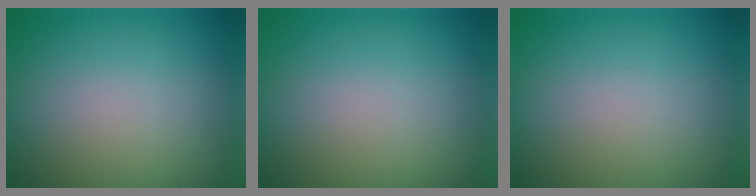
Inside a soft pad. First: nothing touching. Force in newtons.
{"total": 0.0}
{"total": 0.0}